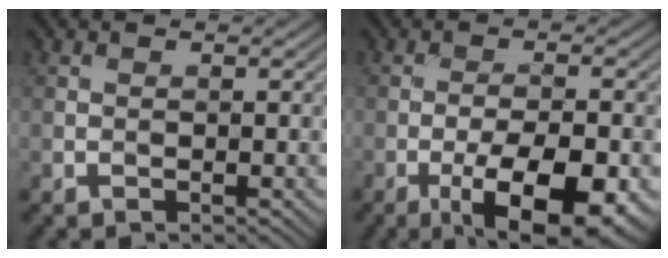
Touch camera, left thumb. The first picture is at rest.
{"total": 11.1, "force": [-5.2, 3.7, 9.1], "torque": [-0.148, -0.005, -0.075]}